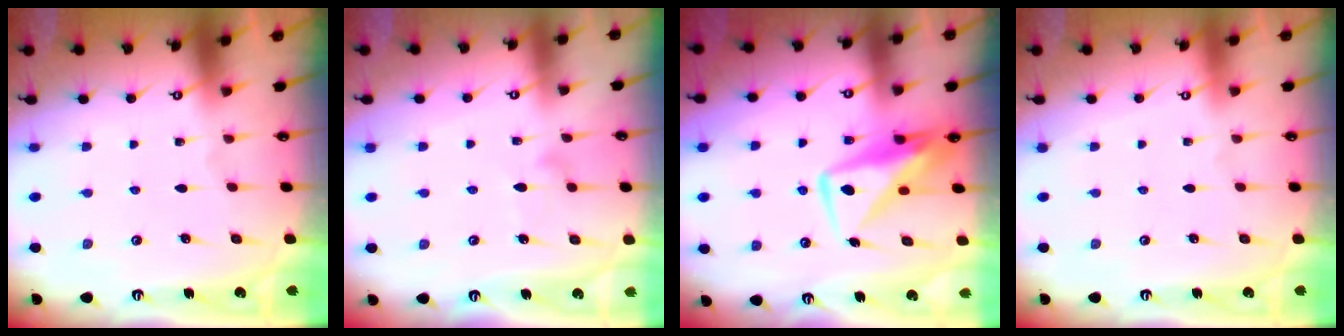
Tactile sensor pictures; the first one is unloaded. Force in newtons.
{"total": 7.4, "press": 7.4, "slide": 0.4}
{"total": 10.2, "press": 10.1, "slide": 1.3}
{"total": 3.9, "press": 3.9, "slide": 0.1}